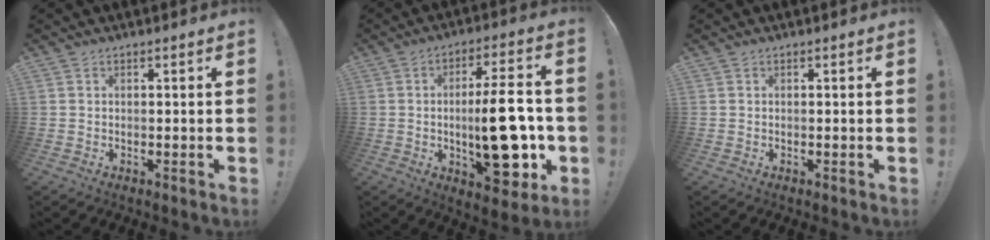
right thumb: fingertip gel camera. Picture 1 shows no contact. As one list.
[{"total": 20.2, "force": [-2.6, 7.2, 18.7], "torque": [-0.275, -0.003, -0.038]}, {"total": 0.0}]